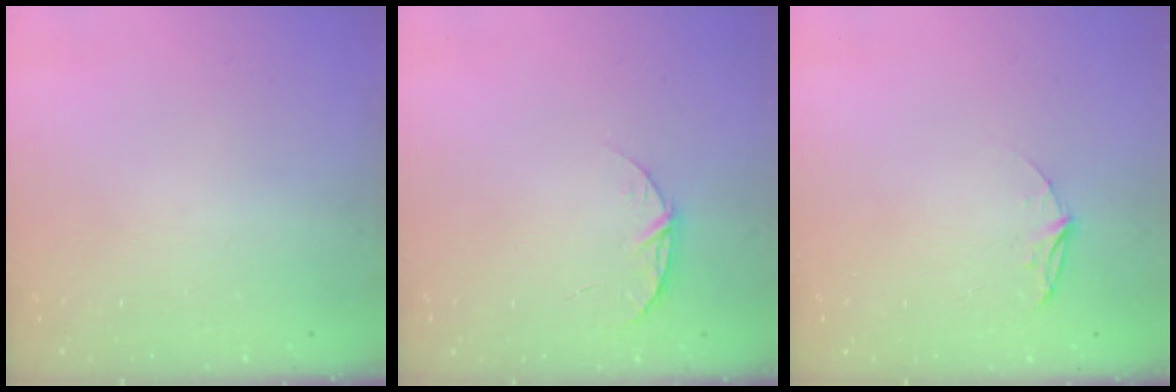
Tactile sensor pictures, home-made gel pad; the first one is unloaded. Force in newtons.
{"total": 6.1, "press": 6.1, "slide": 0.7}
{"total": 4.4, "press": 4.4, "slide": 0.4}